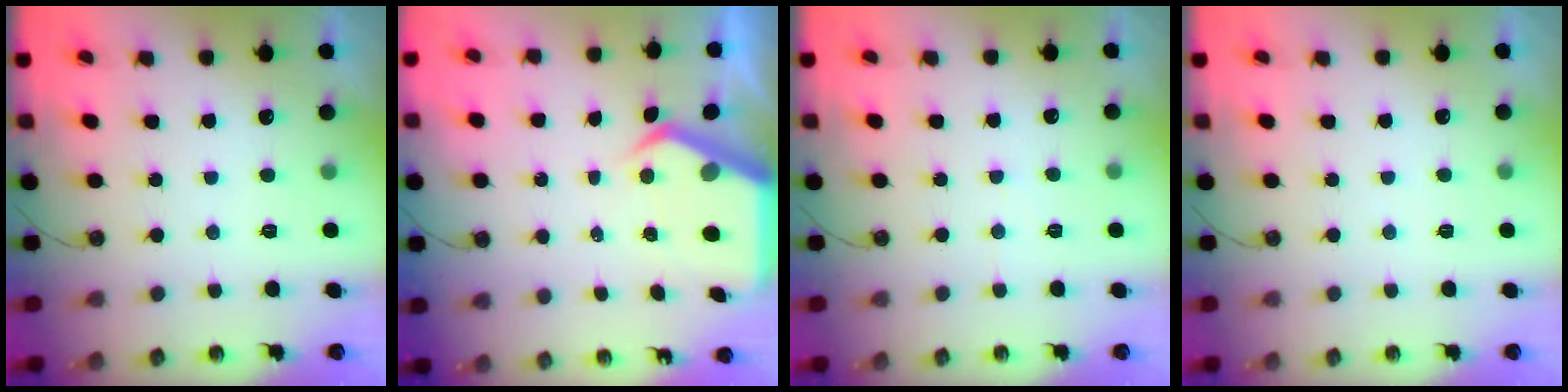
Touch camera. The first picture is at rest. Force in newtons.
{"total": 6.9, "press": 6.9, "slide": 0.8}
{"total": 3.4, "press": 3.3, "slide": 0.6}
{"total": 2.3, "press": 2.3, "slide": 0.4}